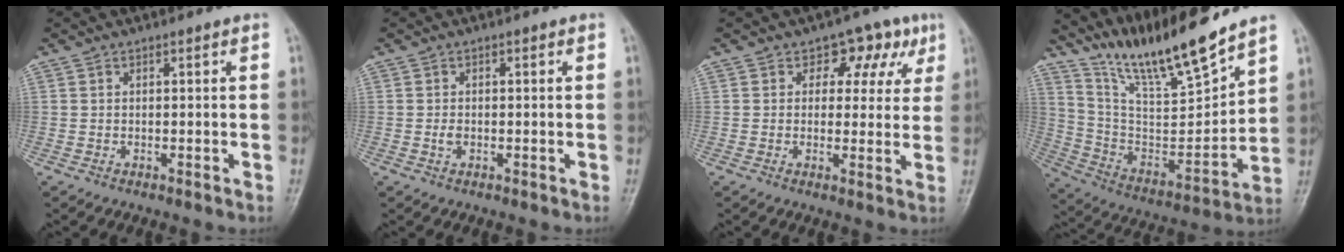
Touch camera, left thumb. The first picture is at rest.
{"total": 1.3, "force": [-0.3, 0.8, 0.9], "torque": [-0.017, -0.001, -0.006]}
{"total": 7.5, "force": [3.4, 5.5, 3.8], "torque": [0.006, -0.004, 0.037]}
{"total": 18.2, "force": [15.3, 2.3, 9.5], "torque": [-0.138, -0.090, 0.288]}